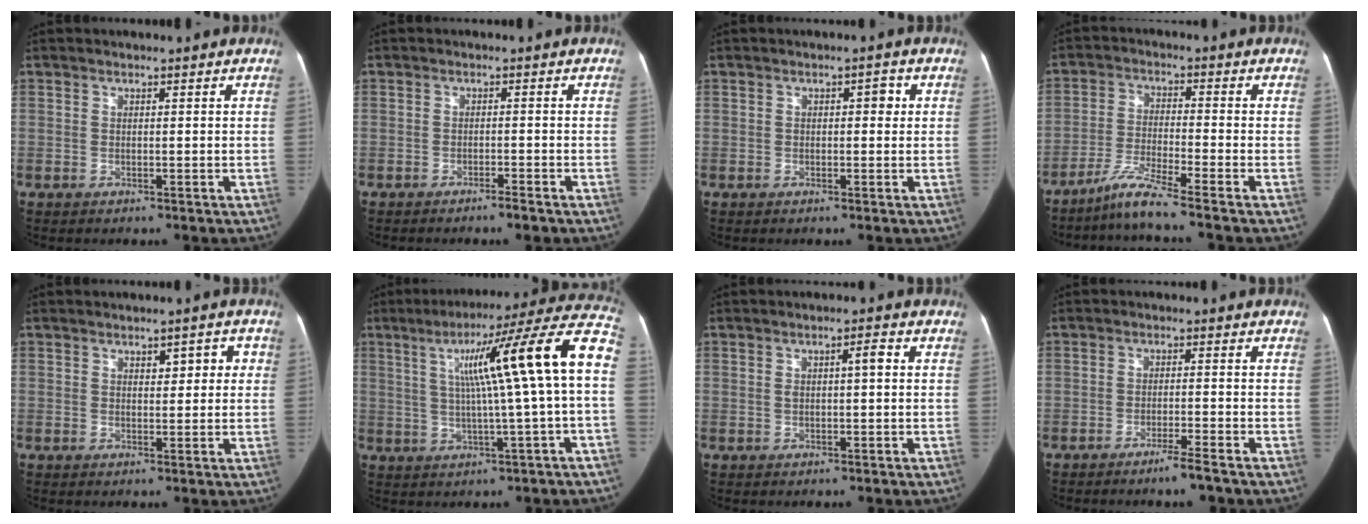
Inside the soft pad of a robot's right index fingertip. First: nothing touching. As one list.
[{"total": 2.0, "force": [-1.7, 0.2, 1.1], "torque": [-0.019, 0.000, -0.026]}, {"total": 2.1, "force": [0.3, 1.2, 1.7], "torque": [-0.023, 0.024, 0.004]}, {"total": 5.9, "force": [-5.2, -1.3, 2.6], "torque": [-0.058, -0.026, -0.104]}, {"total": 3.9, "force": [1.3, 1.9, 3.2], "torque": [-0.034, 0.018, 0.017]}, {"total": 18.6, "force": [2.4, -0.6, 18.4], "torque": [-0.255, 0.037, 0.028]}, {"total": 3.0, "force": [0.4, 1.0, 2.9], "torque": [-0.053, 0.018, 0.010]}, {"total": 3.4, "force": [-2.7, -0.2, 2.1], "torque": [-0.038, -0.004, -0.047]}]